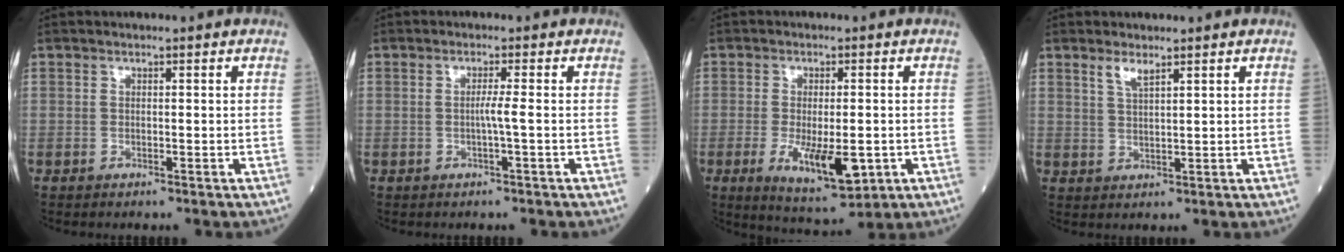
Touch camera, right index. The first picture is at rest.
{"total": 1.7, "force": [-0.3, -0.6, 1.6], "torque": [-0.030, -0.001, -0.008]}
{"total": 9.6, "force": [-2.6, 2.9, 8.7], "torque": [-0.141, -0.021, -0.033]}
{"total": 2.5, "force": [1.8, 0.3, 1.7], "torque": [-0.036, -0.003, 0.038]}